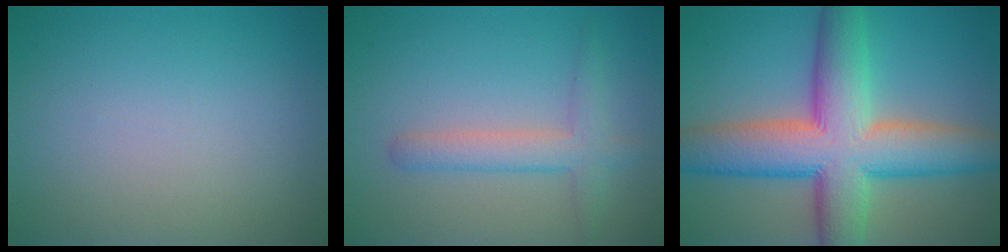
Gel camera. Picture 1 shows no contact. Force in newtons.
{"total": 2.8, "press": 2.8, "slide": 0.1}
{"total": 11.6, "press": 11.6, "slide": 0.7}